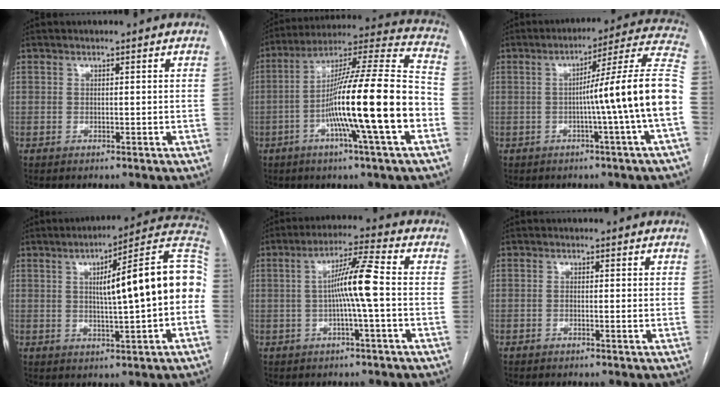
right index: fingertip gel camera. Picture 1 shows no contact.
{"total": 21.1, "force": [-5.9, -0.3, 20.2], "torque": [-0.332, -0.001, -0.108]}
{"total": 15.4, "force": [-2.4, -2.8, 15.0], "torque": [-0.195, 0.016, -0.043]}
{"total": 16.8, "force": [0.8, 1.2, 16.8], "torque": [-0.223, 0.039, 0.009]}
{"total": 7.8, "force": [-0.5, -0.6, 7.8], "torque": [-0.138, 0.013, -0.011]}
{"total": 0.7, "force": [-0.2, 0.0, 0.7], "torque": [-0.012, 0.001, -0.004]}